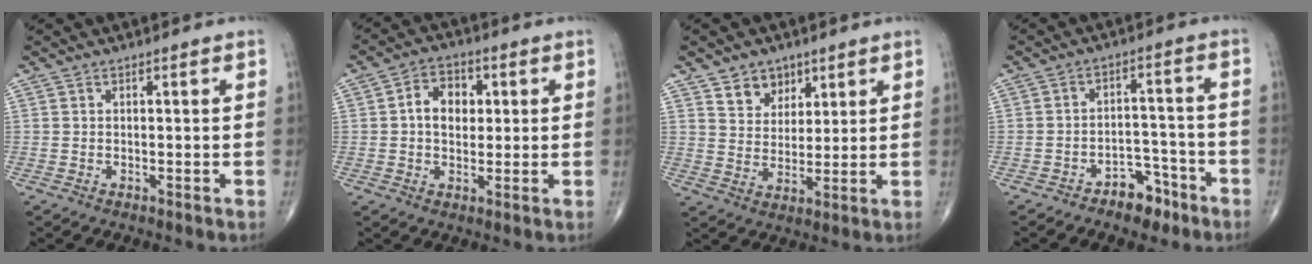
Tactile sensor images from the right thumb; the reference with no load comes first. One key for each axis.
{"total": 7.5, "fx": 1.0, "fy": 5.5, "fz": 5.0, "tx": -0.058, "ty": 0.012, "tz": 0.010}
{"total": 6.6, "fx": 4.2, "fy": 4.8, "fz": 1.9, "tx": -0.002, "ty": -0.026, "tz": 0.077}
{"total": 6.6, "fx": -4.5, "fy": 3.8, "fz": 2.8, "tx": -0.014, "ty": 0.047, "tz": -0.068}